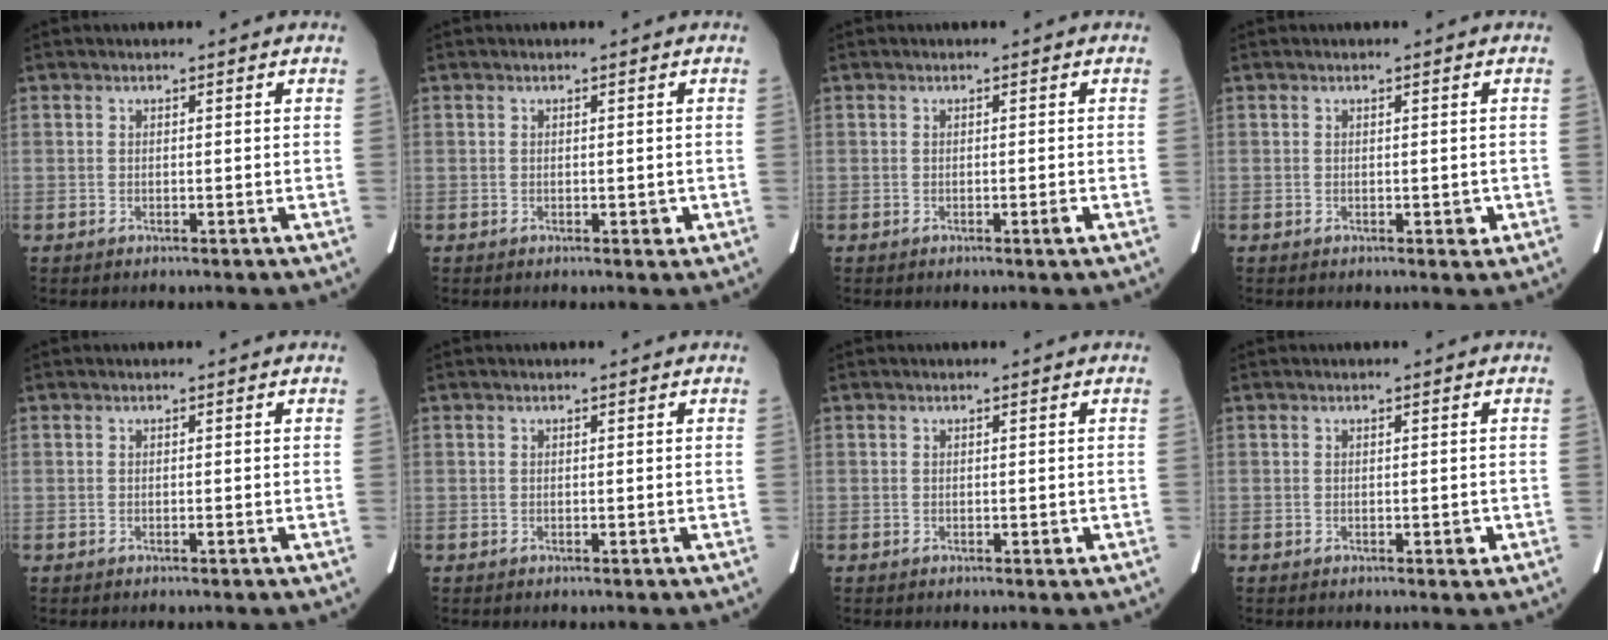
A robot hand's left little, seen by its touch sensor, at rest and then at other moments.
{"total": 1.0, "force": [-0.2, 0.7, 0.7], "torque": [-0.007, 0.000, -0.001]}
{"total": 0.9, "force": [-0.5, -0.1, 0.7], "torque": [-0.012, -0.001, -0.005]}
{"total": 1.3, "force": [-0.3, 0.8, 0.9], "torque": [-0.009, -0.001, -0.001]}
{"total": 0.0}
{"total": 0.0}
{"total": 0.6, "force": [-0.1, 0.4, 0.4], "torque": [-0.003, 0.000, -0.002]}
{"total": 1.0, "force": [-0.3, 0.6, 0.8], "torque": [-0.009, 0.000, -0.002]}